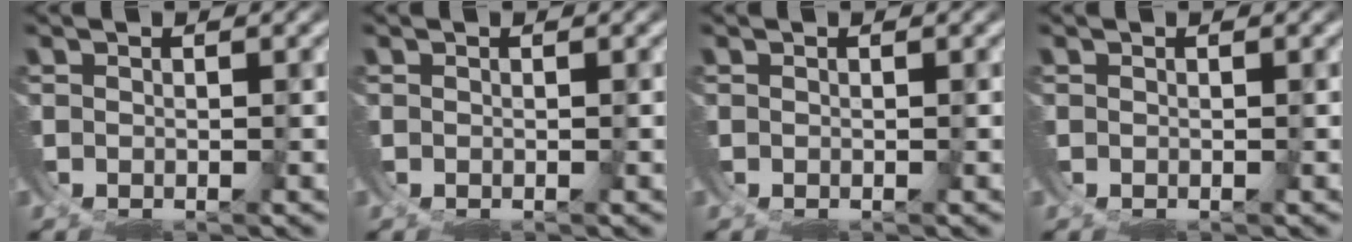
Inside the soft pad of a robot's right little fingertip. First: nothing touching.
{"total": 0.0}
{"total": 0.0}
{"total": 0.0}